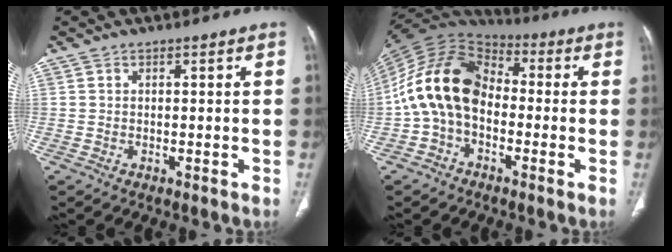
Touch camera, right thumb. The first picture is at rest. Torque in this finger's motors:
{"motor_torque": [2.52, 2.49, 1.46, -1.31, 0.19]}